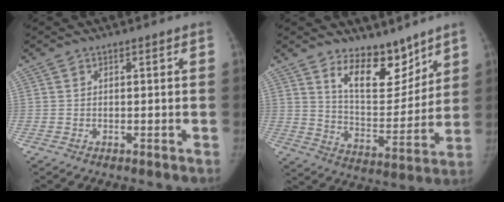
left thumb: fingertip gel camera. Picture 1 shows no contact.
{"total": 12.2, "force": [9.1, 5.6, 5.9], "torque": [-0.059, -0.082, 0.167]}